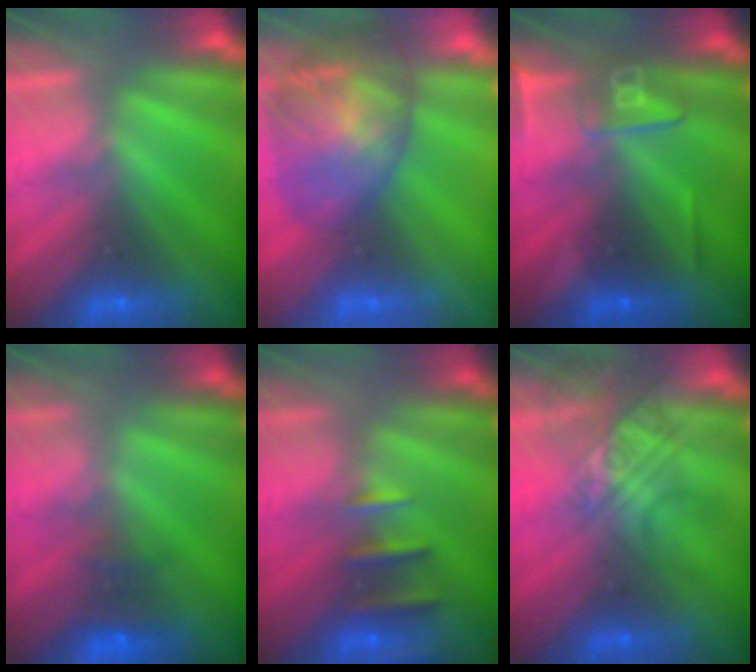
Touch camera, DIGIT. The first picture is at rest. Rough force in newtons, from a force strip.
{"total": 5.9}
{"total": 2.5}
{"total": 4.6}
{"total": 2.4}
{"total": 2.4}